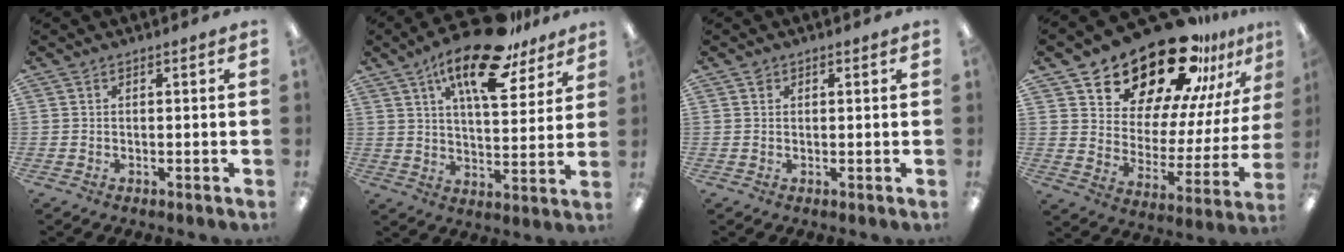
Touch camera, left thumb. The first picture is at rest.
{"total": 17.1, "force": [11.3, 6.3, 11.2], "torque": [-0.181, -0.053, 0.185]}
{"total": 0.8, "force": [0.5, 0.6, 0.2], "torque": [-0.004, 0.003, 0.009]}
{"total": 25.1, "force": [20.2, 10.4, 10.5], "torque": [-0.166, -0.145, 0.352]}